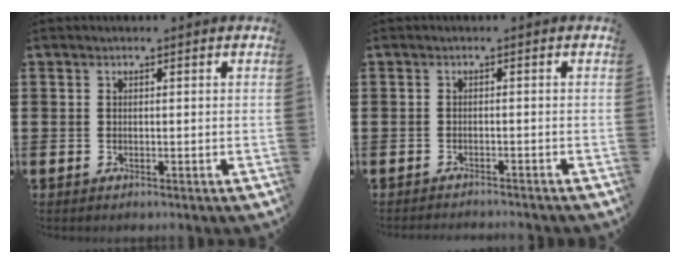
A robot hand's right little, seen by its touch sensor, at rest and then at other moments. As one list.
[{"total": 1.0, "force": [-1.0, -0.1, 0.0], "torque": [-0.001, 0.001, -0.021]}]